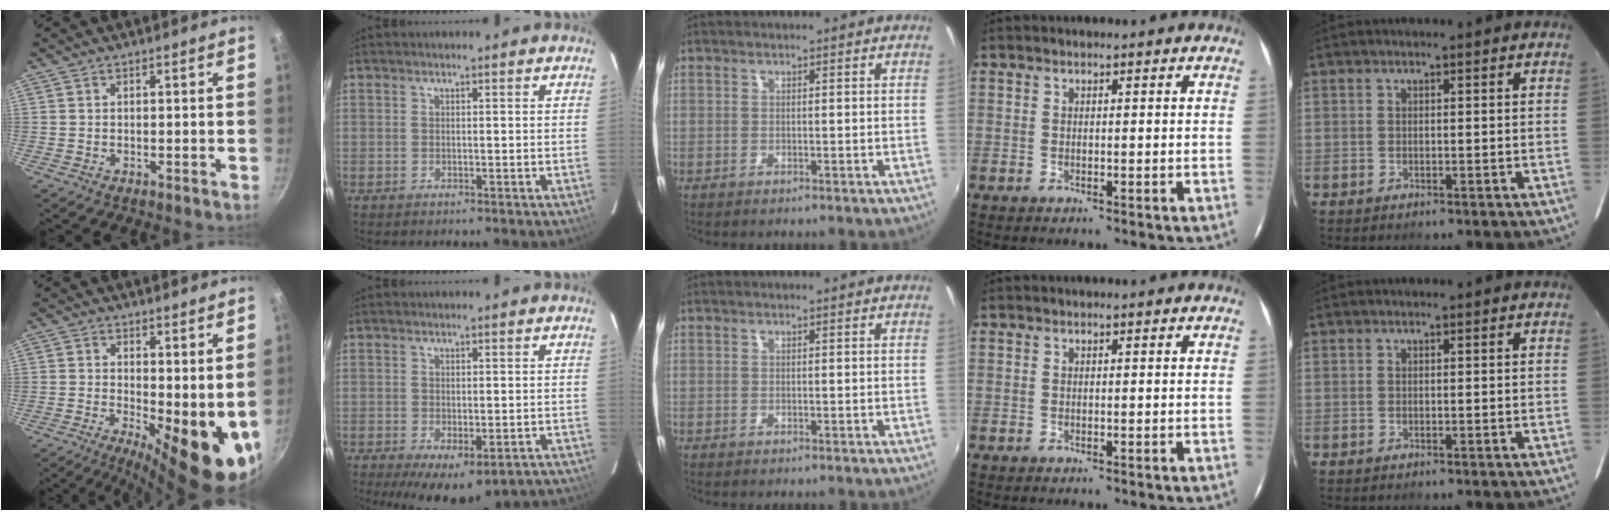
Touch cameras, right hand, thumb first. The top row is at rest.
{"thumb": {"total": 13.3, "force": [-0.2, 5.1, 12.2], "torque": [-0.133, -0.021, 0.008]}, "index": {"total": 11.7, "force": [-7.7, 5.2, 7.1], "torque": [-0.129, -0.028, -0.094]}}